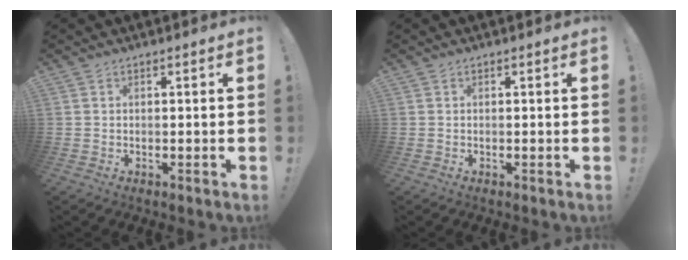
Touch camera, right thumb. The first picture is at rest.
{"total": 0.0}